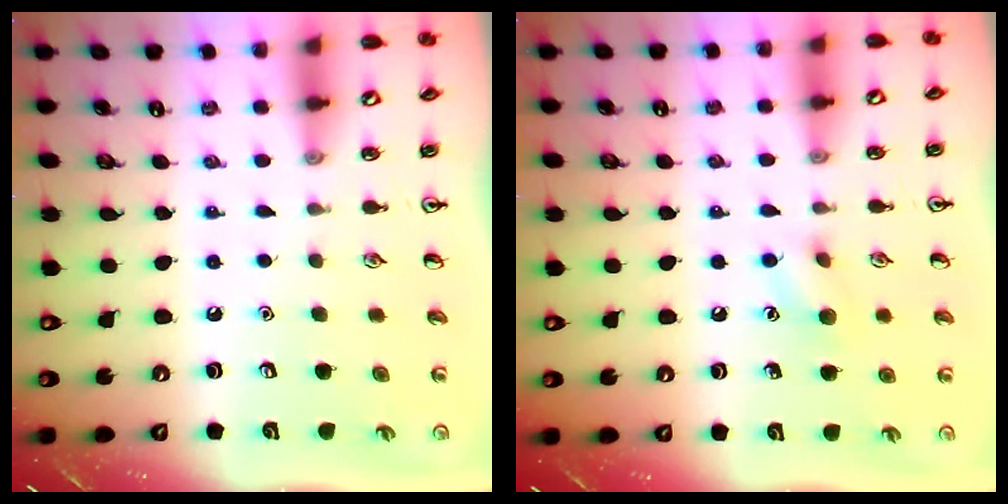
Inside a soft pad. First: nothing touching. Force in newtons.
{"total": 6.9, "press": 6.7, "slide": 1.5}